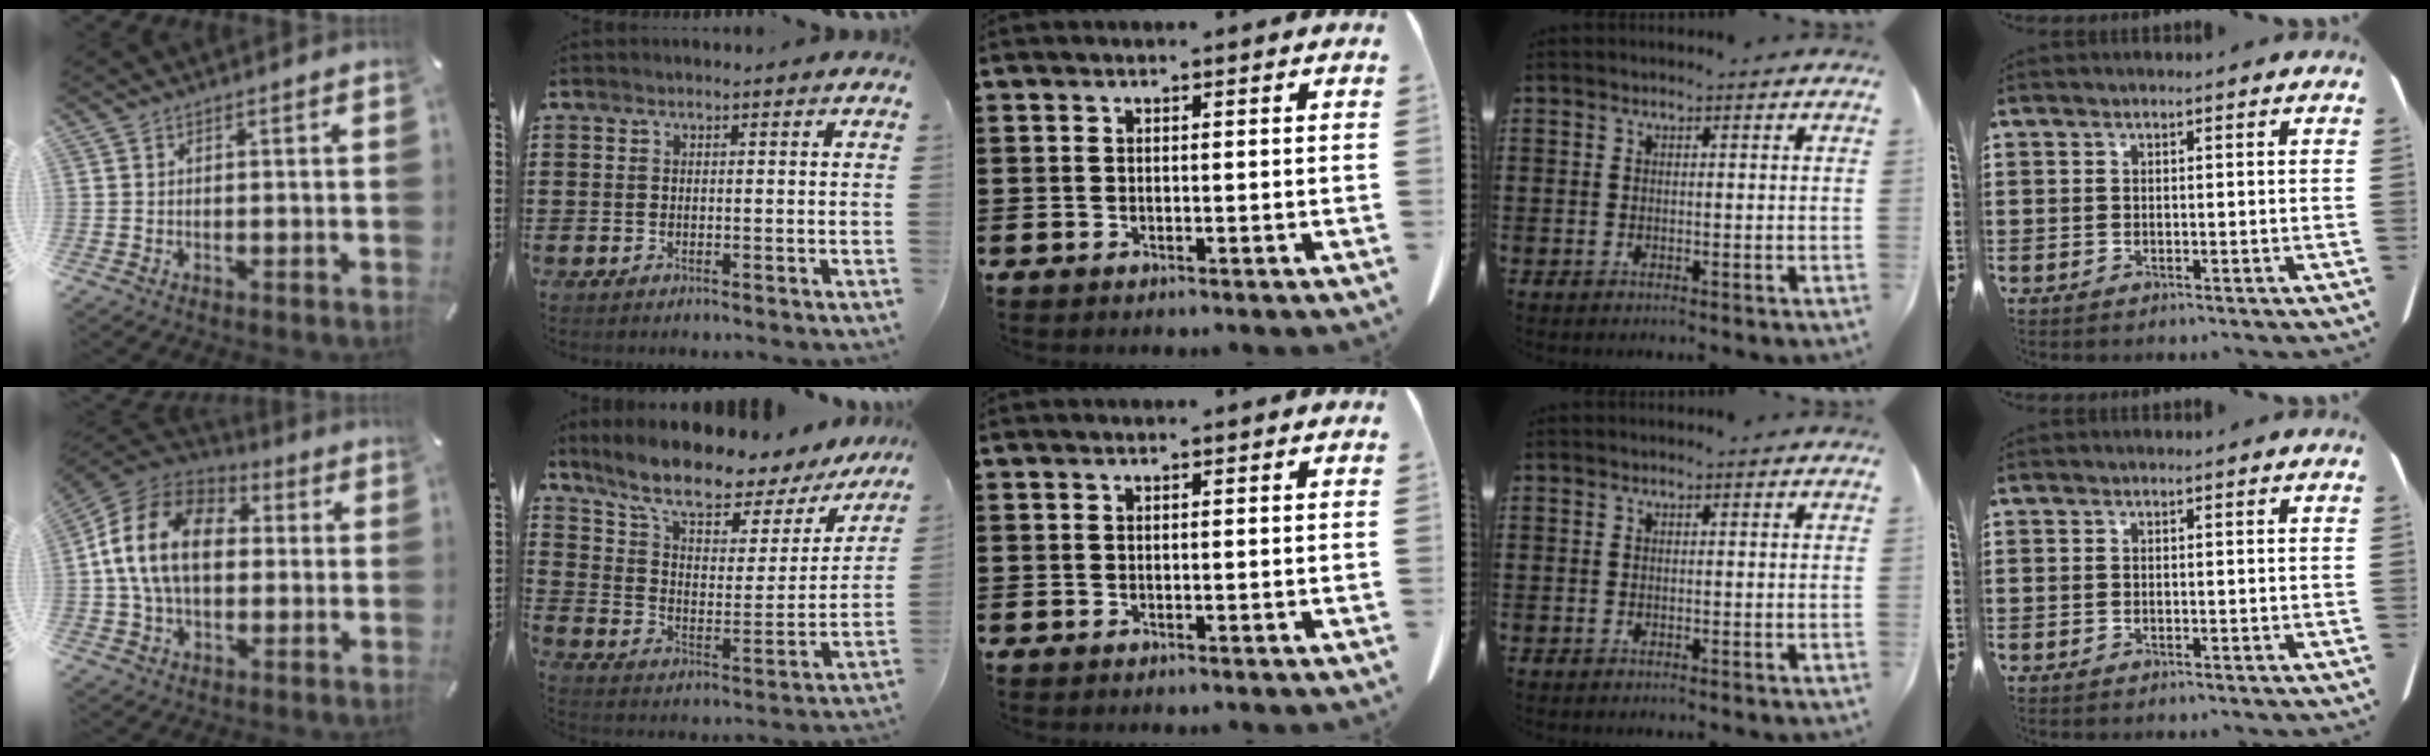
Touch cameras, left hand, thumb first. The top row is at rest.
{"thumb": {"total": 16.5, "force": [1.2, 11.9, 11.4], "torque": [-0.253, 0.019, 0.017]}, "index": {"total": 10.2, "force": [8.3, 2.4, 5.3], "torque": [-0.122, -0.055, 0.137]}}